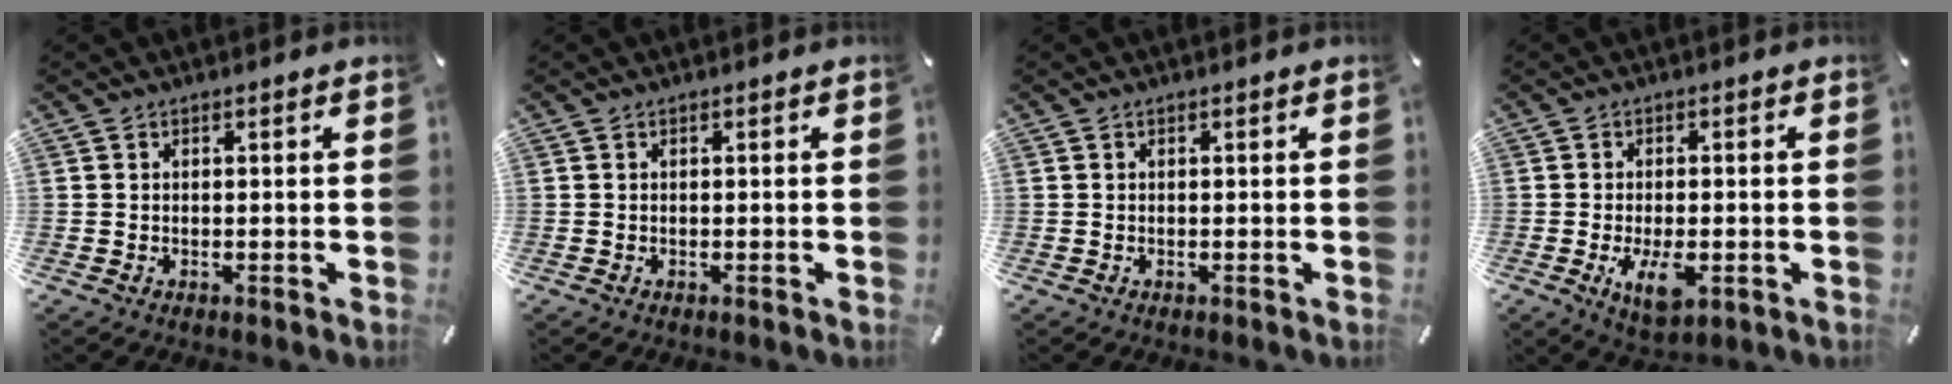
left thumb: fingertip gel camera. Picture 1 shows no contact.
{"total": 0.0}
{"total": 0.0}
{"total": 7.0, "force": [-2.2, 3.3, 5.8], "torque": [-0.116, -0.007, -0.038]}